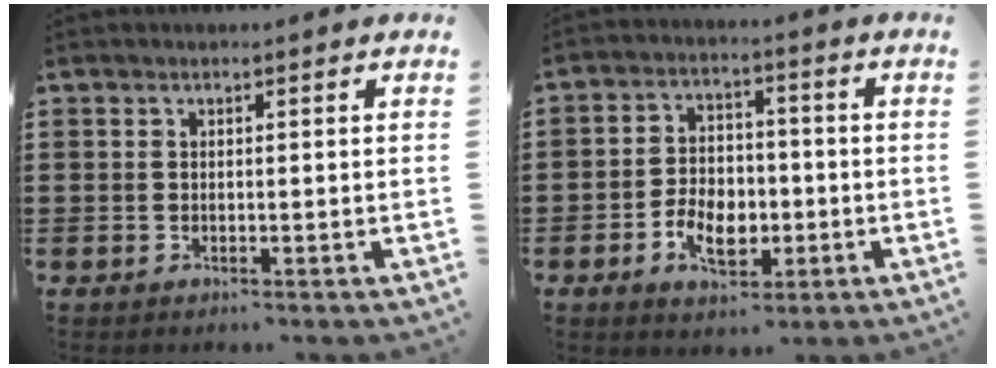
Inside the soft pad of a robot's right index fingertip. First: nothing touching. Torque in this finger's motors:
{"motor_torque": [2.14, 0.00, 0.57, 0.10]}